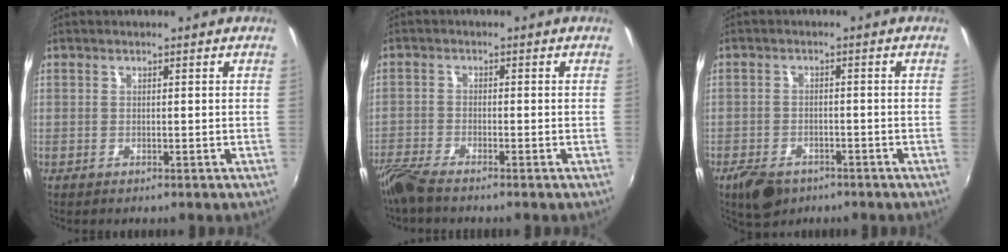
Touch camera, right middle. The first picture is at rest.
{"total": 4.9, "force": [-4.3, 0.4, 2.3], "torque": [-0.065, -0.017, -0.087]}
{"total": 6.7, "force": [-4.5, 3.8, 3.1], "torque": [-0.081, -0.010, -0.073]}